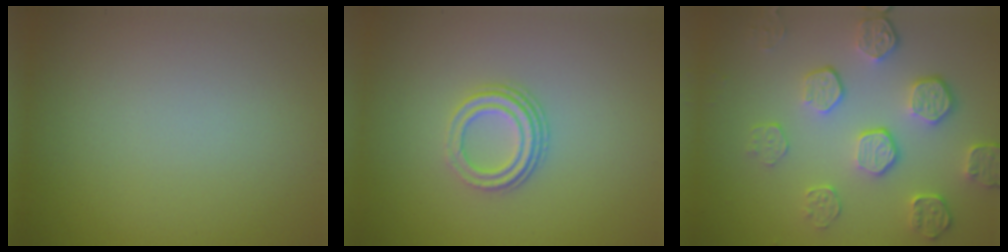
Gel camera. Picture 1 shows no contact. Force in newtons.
{"total": 3.0, "press": 2.2, "slide": 2.0}
{"total": 5.3, "press": 3.8, "slide": 3.7}